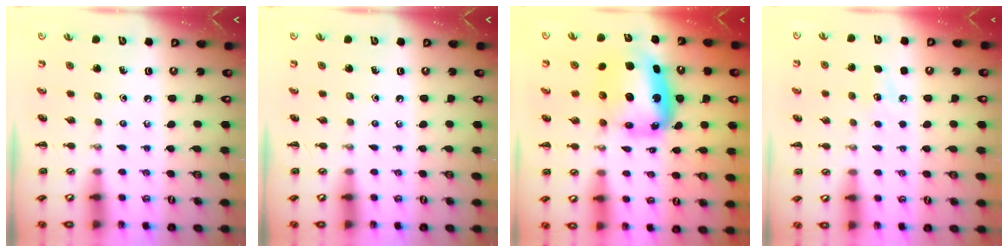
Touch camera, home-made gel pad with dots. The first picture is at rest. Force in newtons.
{"total": 0.0}
{"total": 9.4, "press": 9.0, "slide": 2.8}
{"total": 6.1, "press": 6.0, "slide": 1.5}